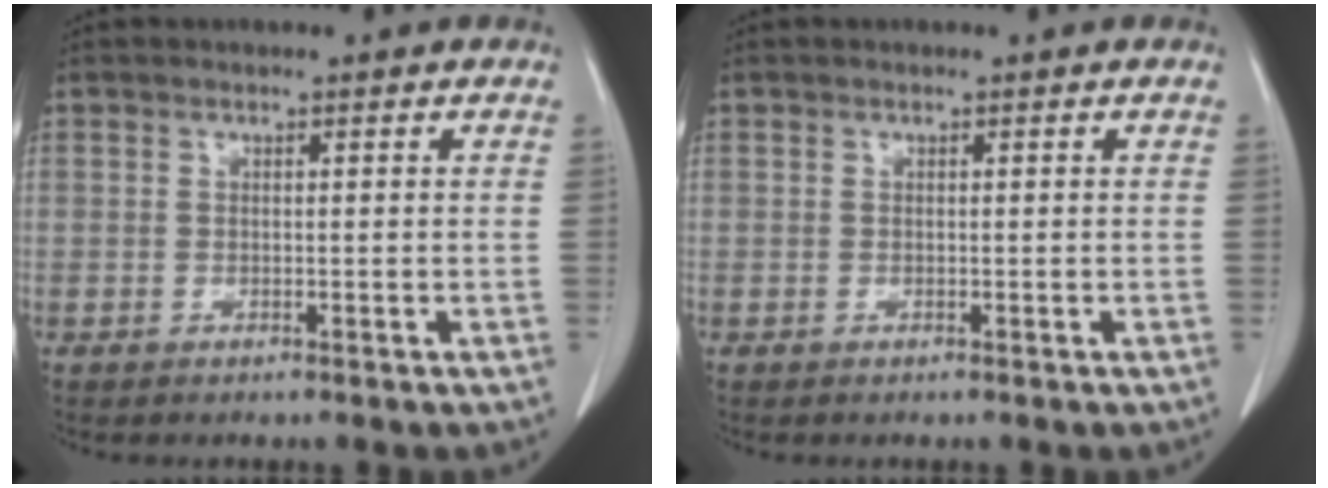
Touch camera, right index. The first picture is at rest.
{"total": 0.0}